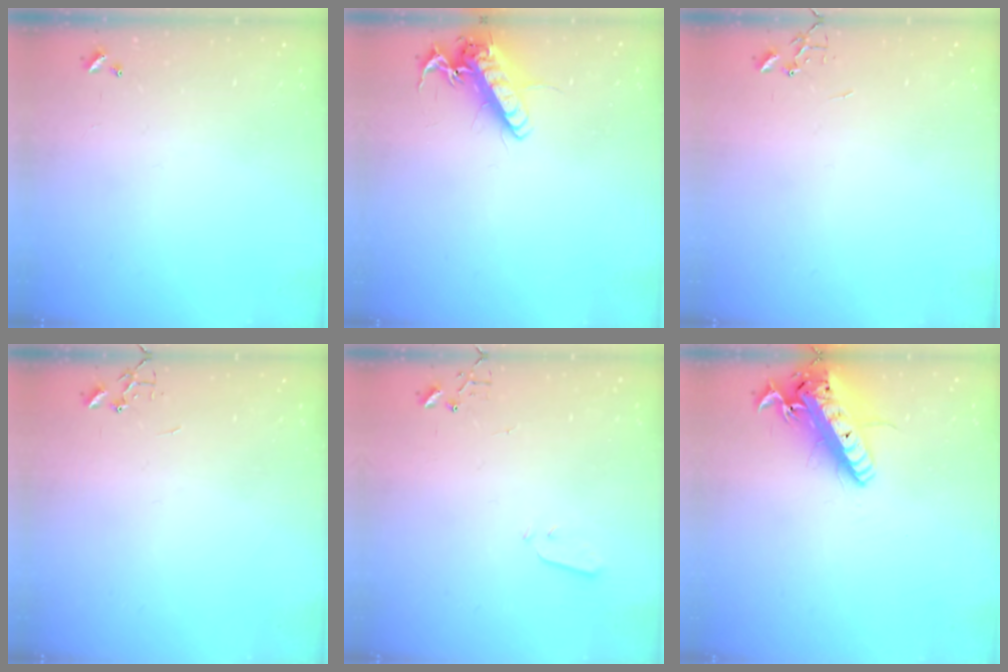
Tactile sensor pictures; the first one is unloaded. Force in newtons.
{"total": 13.8, "press": 13.7, "slide": 1.9}
{"total": 0.0}
{"total": 0.0}
{"total": 3.1, "press": 3.0, "slide": 0.9}
{"total": 19.8, "press": 19.4, "slide": 4.0}